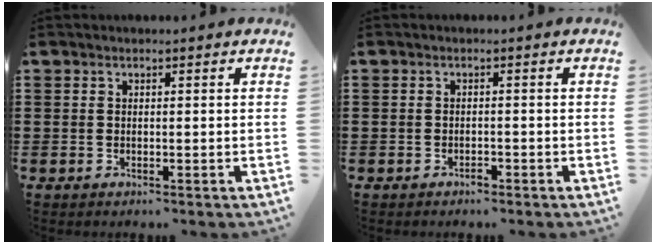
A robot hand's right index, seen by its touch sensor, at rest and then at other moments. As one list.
[{"total": 0.9, "force": [-0.8, 0.3, 0.3], "torque": [-0.009, -0.001, -0.017]}]